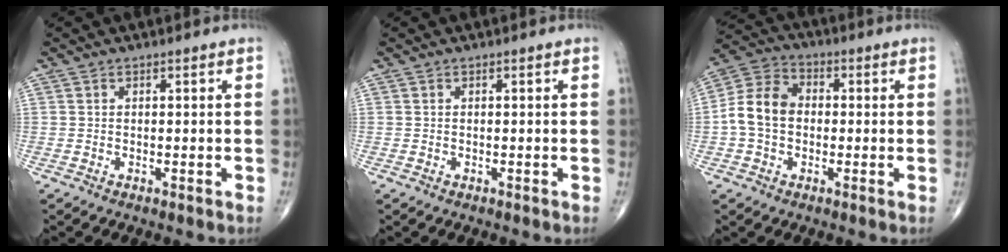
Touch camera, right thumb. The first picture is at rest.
{"total": 0.0}
{"total": 9.5, "force": [-0.5, 7.3, 6.1], "torque": [-0.109, 0.031, -0.021]}